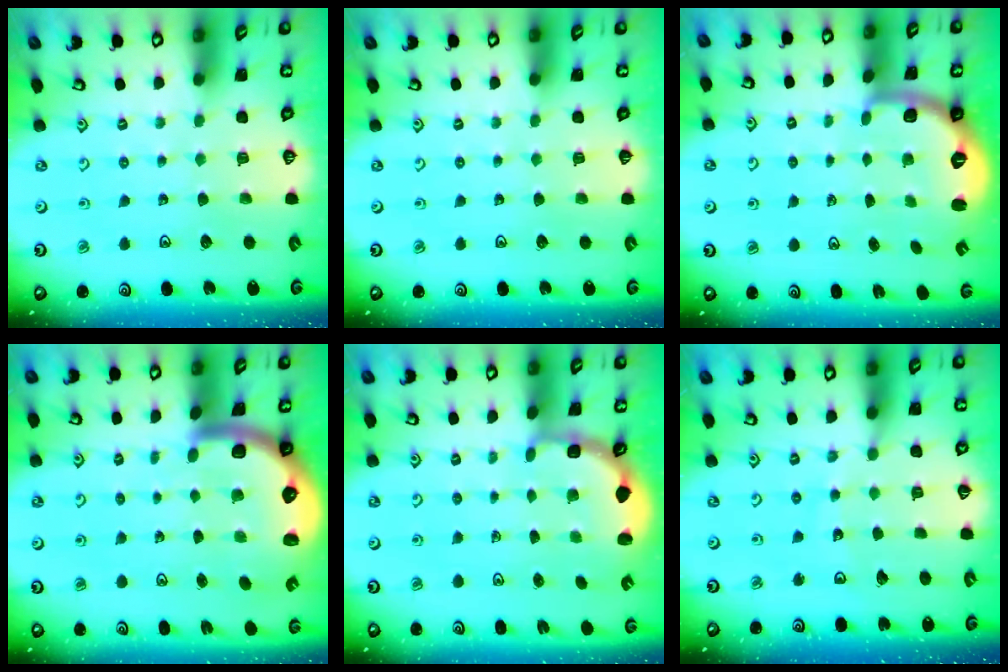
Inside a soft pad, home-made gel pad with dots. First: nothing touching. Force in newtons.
{"total": 0.0}
{"total": 2.8, "press": 1.9, "slide": 2.0}
{"total": 5.9, "press": 5.6, "slide": 1.7}
{"total": 2.7, "press": 2.3, "slide": 1.4}
{"total": 8.6, "press": 8.5, "slide": 1.1}